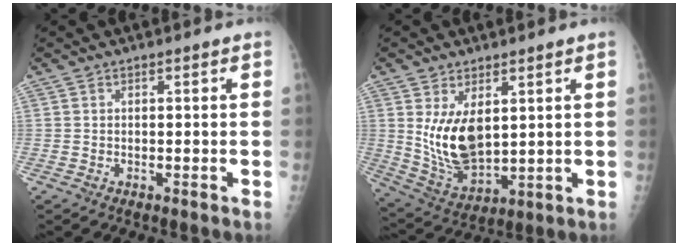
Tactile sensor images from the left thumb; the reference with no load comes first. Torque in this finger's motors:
{"motor_torque": [0.35, 0.82, 0.40, -0.06, 0.11]}